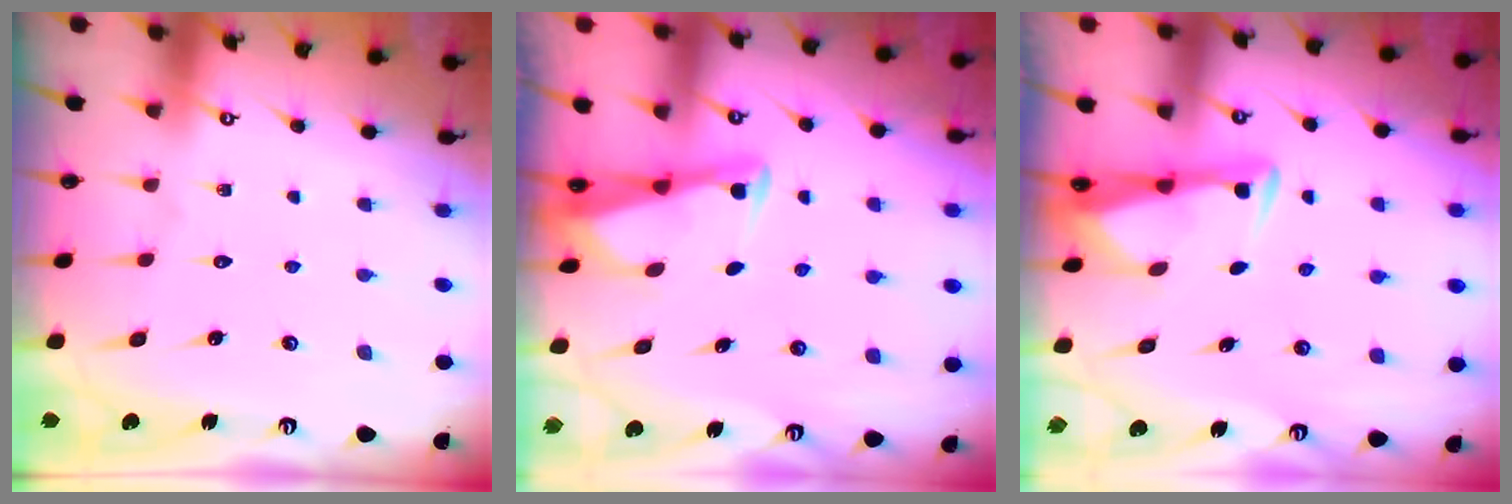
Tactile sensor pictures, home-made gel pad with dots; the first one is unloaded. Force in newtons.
{"total": 2.7, "press": 2.7, "slide": 0.3}
{"total": 3.3, "press": 3.2, "slide": 0.9}